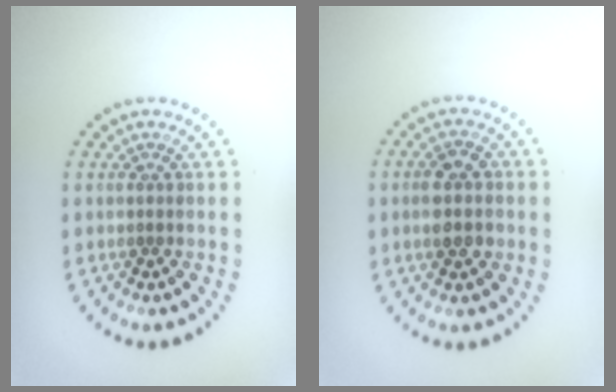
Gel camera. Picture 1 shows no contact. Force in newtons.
{"total": 2.9, "press": 2.9, "slide": 0.2}